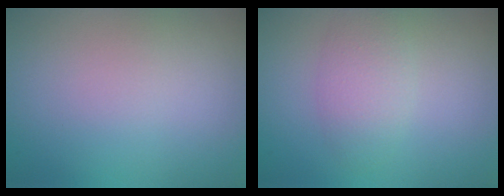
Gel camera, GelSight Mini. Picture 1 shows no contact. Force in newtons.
{"total": 2.8, "press": 2.8, "slide": 0.1}